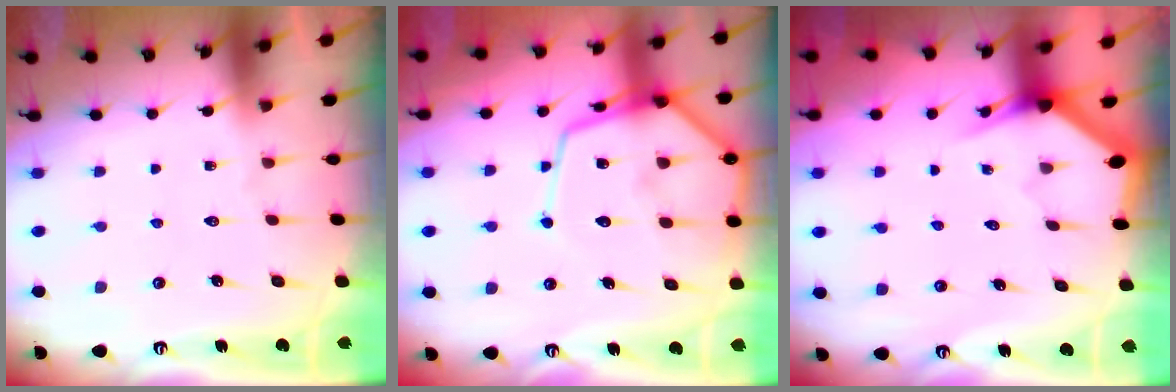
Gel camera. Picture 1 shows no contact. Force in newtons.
{"total": 15.8, "press": 15.7, "slide": 1.5}
{"total": 3.2, "press": 3.2, "slide": 0.1}